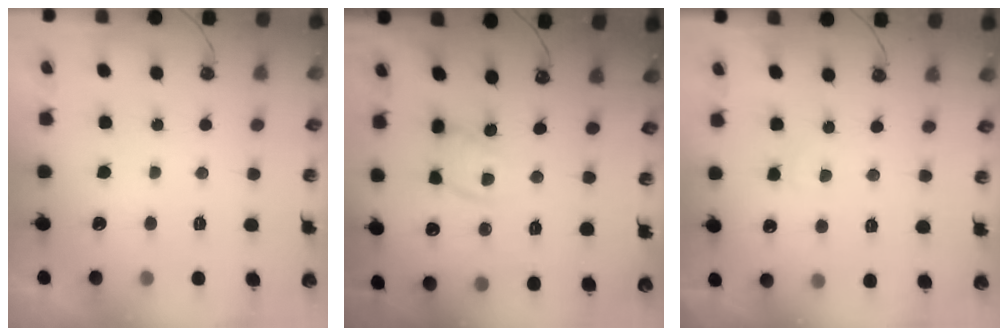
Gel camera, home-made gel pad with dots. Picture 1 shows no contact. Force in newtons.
{"total": 13.9, "press": 13.8, "slide": 1.4}
{"total": 2.5, "press": 2.4, "slide": 0.4}